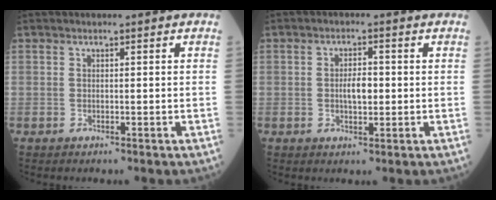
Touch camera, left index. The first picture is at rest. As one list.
[{"total": 3.3, "force": [-0.1, 1.4, 3.0], "torque": [-0.054, 0.003, -0.003]}]